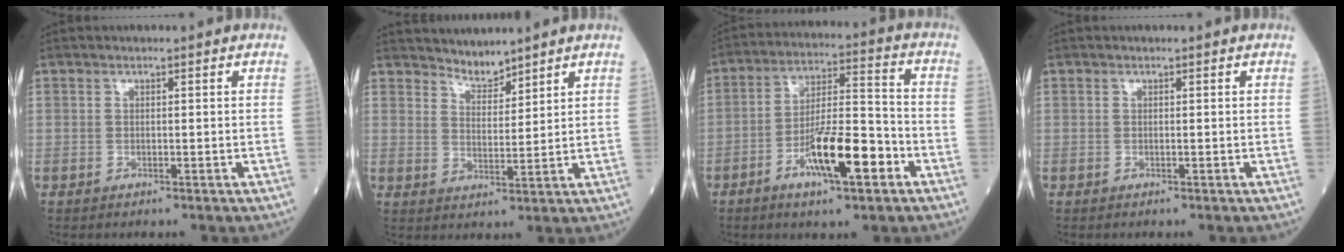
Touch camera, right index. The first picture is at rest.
{"total": 3.7, "force": [3.7, 0.5, 0.2], "torque": [-0.006, 0.006, 0.073]}
{"total": 12.2, "force": [-5.3, 2.3, 10.7], "torque": [-0.192, 0.002, -0.089]}
{"total": 0.0}